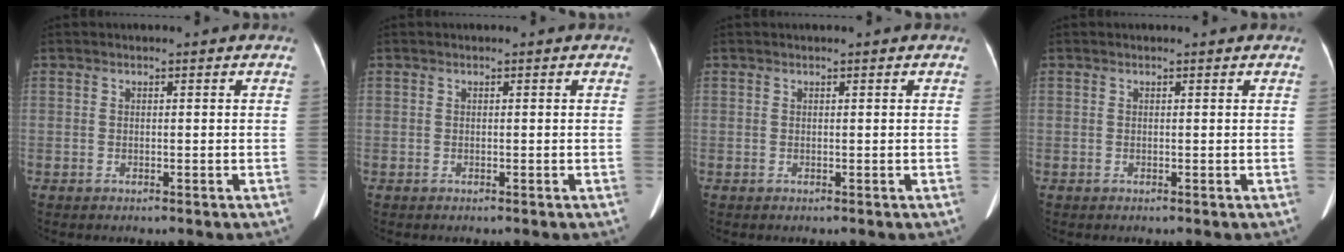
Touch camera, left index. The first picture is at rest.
{"total": 0.0}
{"total": 0.8, "force": [0.6, -0.1, 0.4], "torque": [-0.010, 0.014, 0.016]}
{"total": 1.1, "force": [1.1, -0.1, 0.4], "torque": [-0.013, 0.011, 0.015]}